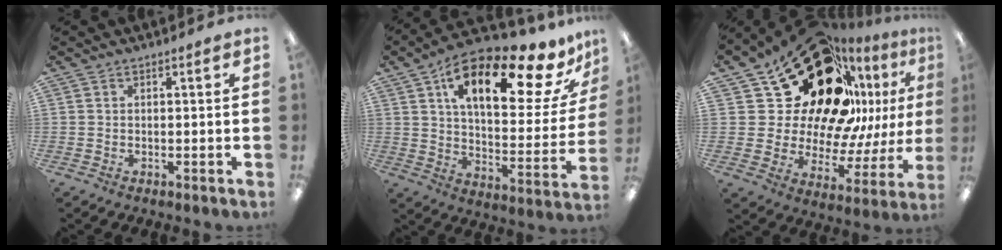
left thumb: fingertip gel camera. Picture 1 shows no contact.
{"total": 21.9, "force": [12.7, 8.1, 15.9], "torque": [-0.234, -0.074, 0.199]}
{"total": 31.3, "force": [16.4, 18.7, 19.1], "torque": [-0.304, -0.127, 0.323]}